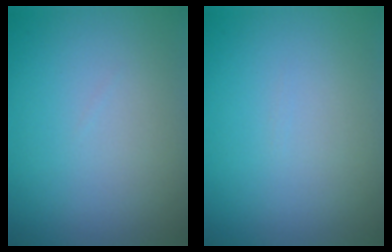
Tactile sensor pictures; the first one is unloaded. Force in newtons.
{"total": 0.0}